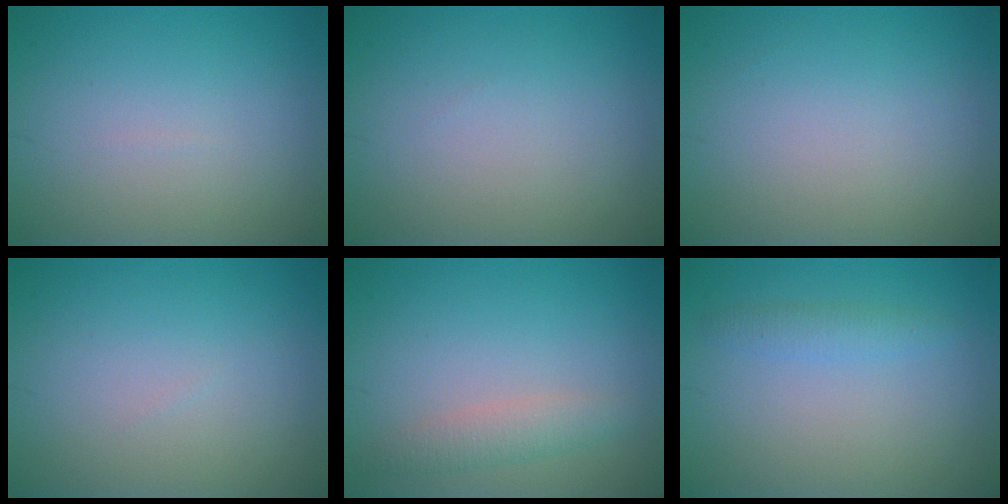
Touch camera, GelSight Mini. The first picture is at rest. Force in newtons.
{"total": 0.0}
{"total": 0.0}
{"total": 0.0}
{"total": 2.0, "press": 2.0, "slide": 0.1}
{"total": 1.5, "press": 1.5, "slide": 0.1}